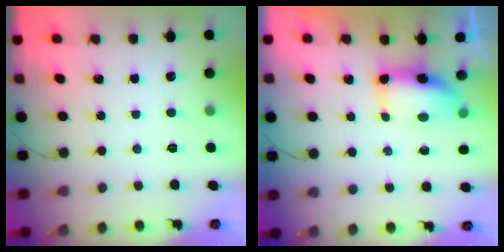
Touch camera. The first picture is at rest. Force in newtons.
{"total": 7.3, "press": 7.3, "slide": 0.7}